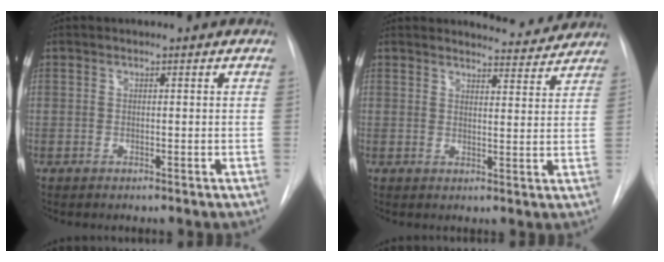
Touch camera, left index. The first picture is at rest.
{"total": 6.5, "force": [6.4, 1.1, 0.2], "torque": [0.002, -0.012, 0.070]}